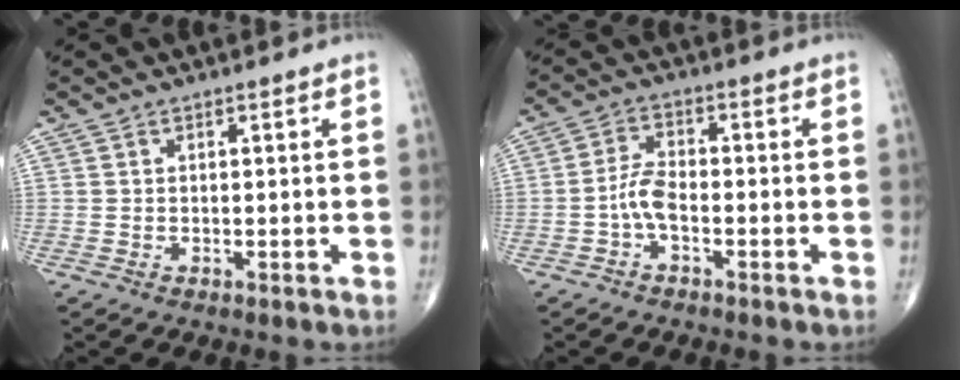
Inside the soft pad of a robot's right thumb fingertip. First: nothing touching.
{"total": 4.3, "force": [-1.6, 1.9, 3.5], "torque": [-0.070, 0.020, -0.036]}